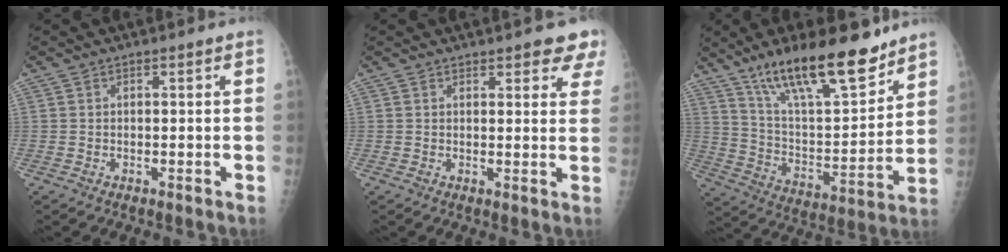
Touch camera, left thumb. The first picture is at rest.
{"total": 6.6, "force": [5.2, 2.5, 3.4], "torque": [-0.002, -0.020, 0.051]}
{"total": 22.5, "force": [16.0, 6.7, 14.4], "torque": [-0.205, -0.075, 0.277]}